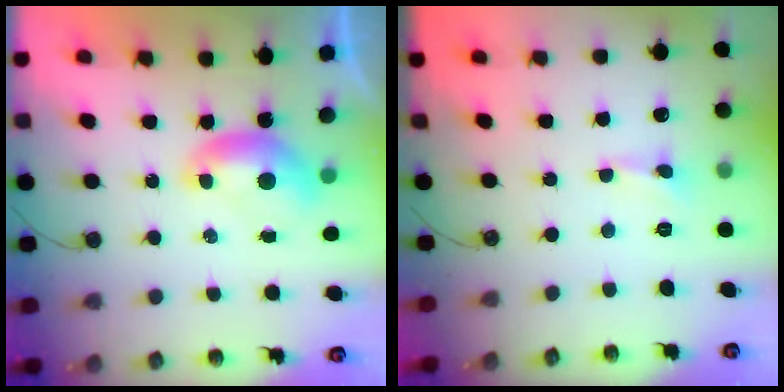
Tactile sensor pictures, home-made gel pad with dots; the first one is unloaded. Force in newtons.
{"total": 0.0}